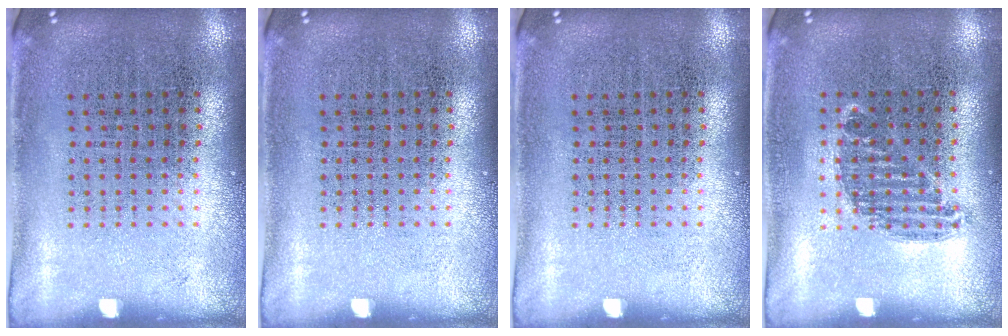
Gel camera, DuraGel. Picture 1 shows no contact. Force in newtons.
{"total": 0.0}
{"total": 0.0}
{"total": 0.8, "press": 0.7, "slide": 0.4}